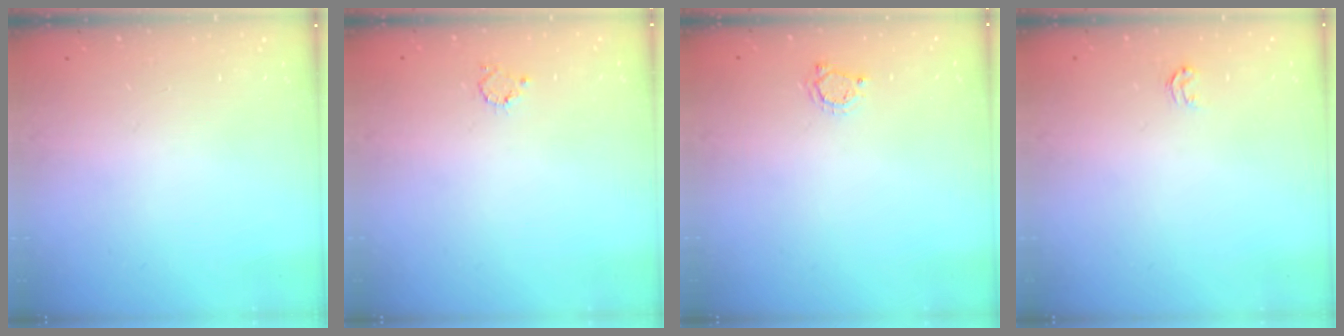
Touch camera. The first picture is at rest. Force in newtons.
{"total": 2.6, "press": 2.6, "slide": 0.4}
{"total": 3.7, "press": 3.6, "slide": 0.5}
{"total": 2.9, "press": 2.9, "slide": 0.1}